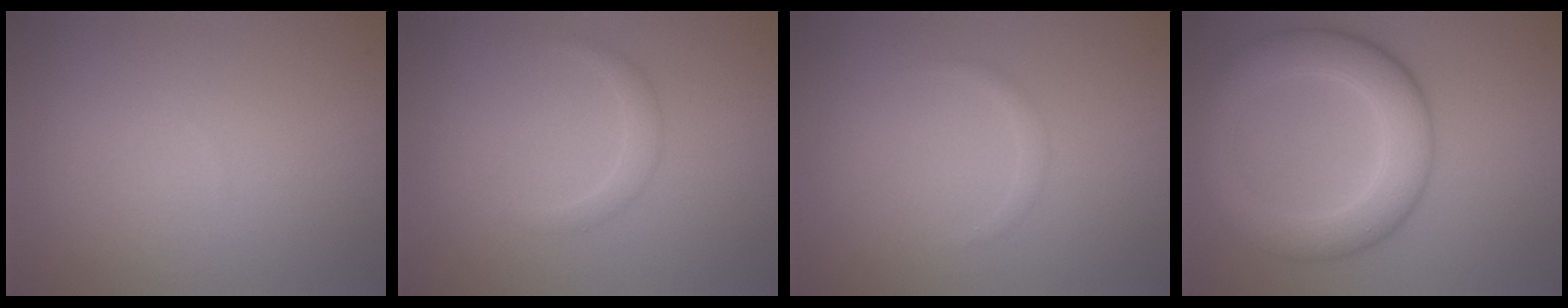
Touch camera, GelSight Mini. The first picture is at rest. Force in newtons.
{"total": 1.2, "press": 1.2, "slide": 0.0}
{"total": 0.7, "press": 0.7, "slide": 0.0}
{"total": 6.8, "press": 6.8, "slide": 0.1}